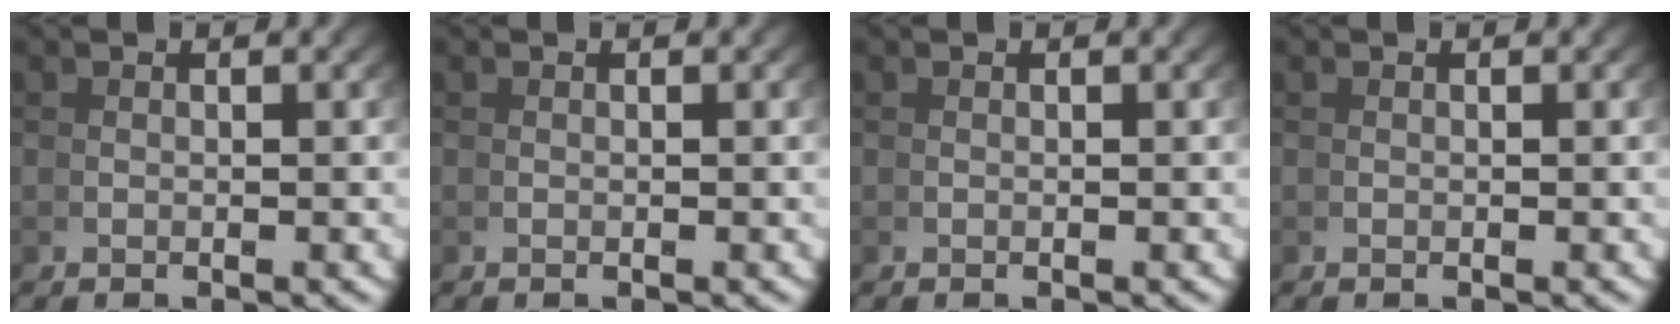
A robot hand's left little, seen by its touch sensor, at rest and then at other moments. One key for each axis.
{"total": 0.0}
{"total": 0.0}
{"total": 0.0}